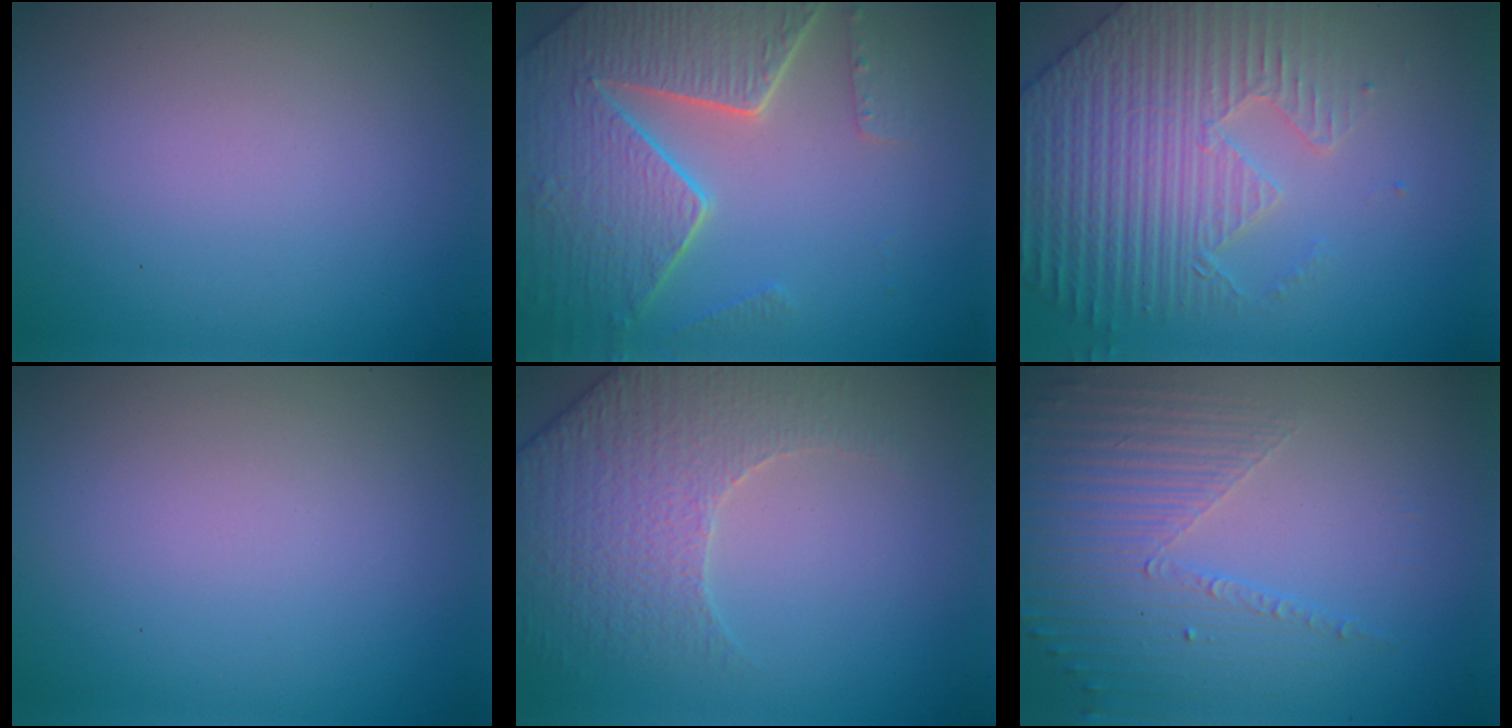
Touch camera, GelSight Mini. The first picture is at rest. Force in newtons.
{"total": 8.1, "press": 5.8, "slide": 5.6}
{"total": 6.5, "press": 5.6, "slide": 3.2}
{"total": 0.0}
{"total": 4.2, "press": 4.1, "slide": 1.0}
{"total": 5.2, "press": 3.2, "slide": 4.0}